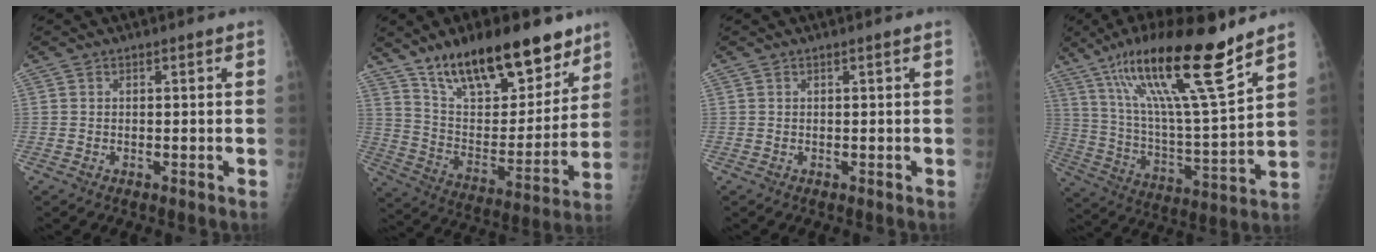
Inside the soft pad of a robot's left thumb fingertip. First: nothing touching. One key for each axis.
{"total": 23.6, "fx": 16.3, "fy": 9.8, "fz": 13.9, "tx": -0.175, "ty": -0.065, "tz": 0.271}
{"total": 0.0}
{"total": 23.0, "fx": 15.0, "fy": 3.2, "fz": 17.2, "tx": -0.285, "ty": -0.057, "tz": 0.264}